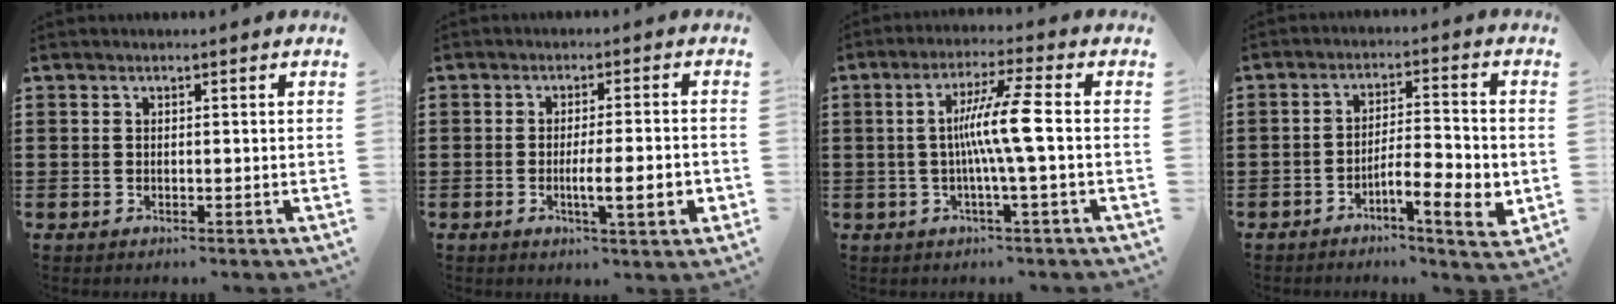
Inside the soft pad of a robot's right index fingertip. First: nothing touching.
{"total": 6.7, "force": [-1.6, 0.9, 6.5], "torque": [-0.103, -0.005, -0.026]}
{"total": 8.0, "force": [-0.4, -0.5, 8.0], "torque": [-0.147, -0.001, -0.018]}
{"total": 7.0, "force": [-3.0, 1.5, 6.2], "torque": [-0.091, -0.003, -0.051]}